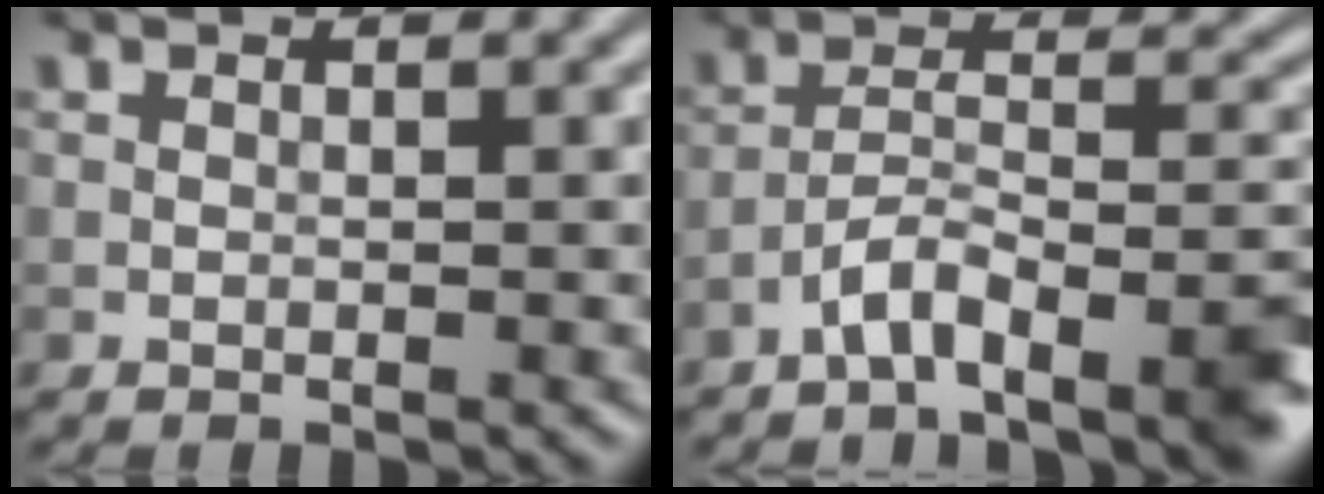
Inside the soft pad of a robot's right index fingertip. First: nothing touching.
{"total": 6.9, "force": [-4.8, 1.8, 4.6], "torque": [-0.071, 0.007, -0.085]}